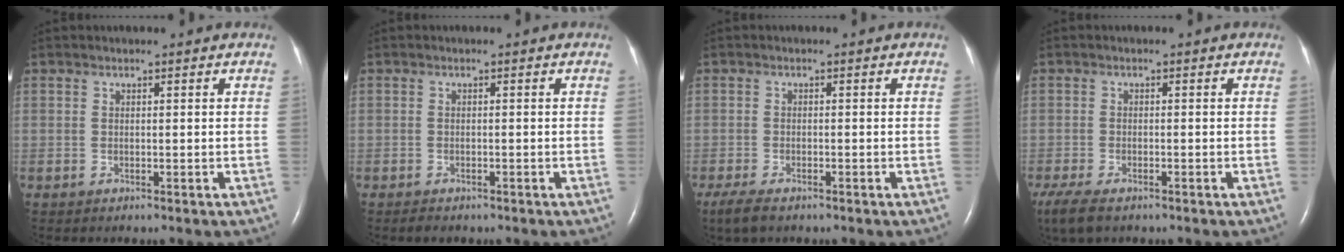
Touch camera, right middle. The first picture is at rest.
{"total": 1.6, "force": [-1.2, 0.7, 0.6], "torque": [-0.012, -0.002, -0.015]}
{"total": 4.0, "force": [-2.9, 1.3, 2.4], "torque": [-0.053, -0.011, -0.045]}
{"total": 7.3, "force": [-5.3, 2.8, 4.3], "torque": [-0.085, -0.018, -0.089]}